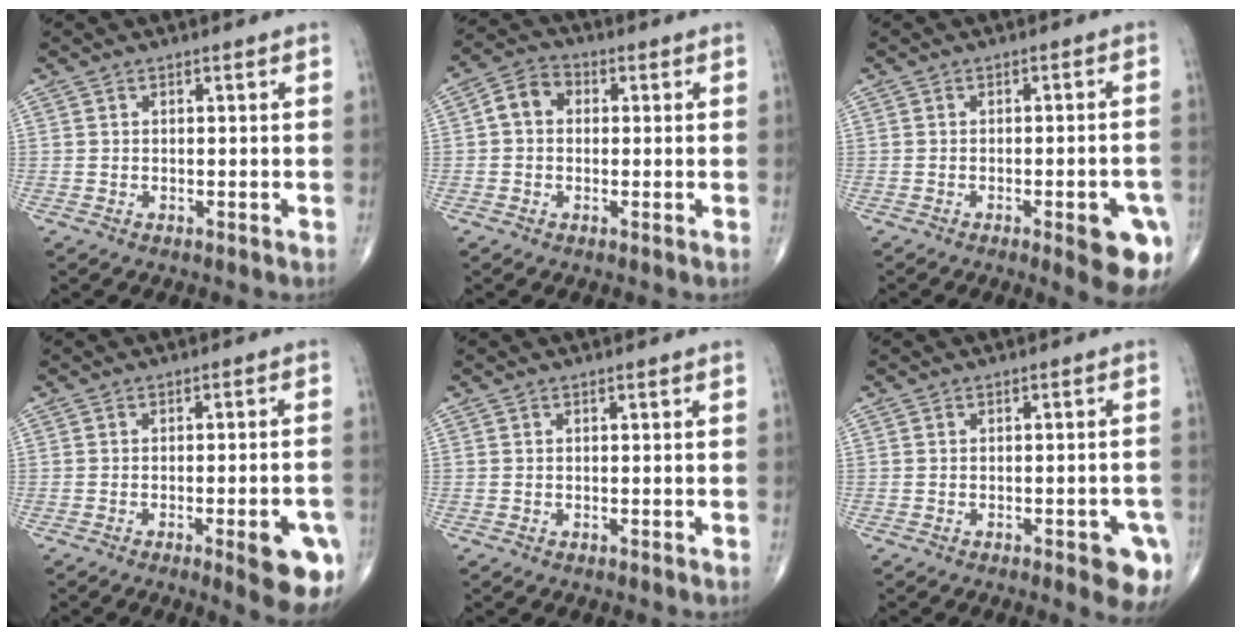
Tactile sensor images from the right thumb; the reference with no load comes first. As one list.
[{"total": 5.4, "force": [0.4, 4.3, 3.3], "torque": [-0.046, 0.017, -0.003]}, {"total": 9.4, "force": [-4.1, 2.6, 8.1], "torque": [-0.080, 0.009, -0.045]}, {"total": 10.2, "force": [-4.4, 2.4, 8.8], "torque": [-0.093, 0.008, -0.049]}, {"total": 0.0}, {"total": 6.6, "force": [-3.2, 2.3, 5.3], "torque": [-0.046, 0.009, -0.036]}]